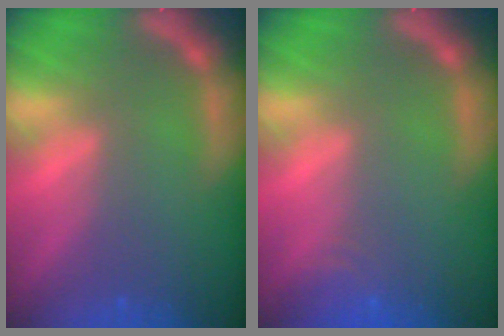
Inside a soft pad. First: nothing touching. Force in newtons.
{"total": 2.4}